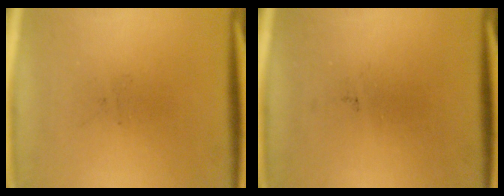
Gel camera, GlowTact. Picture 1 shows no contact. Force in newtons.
{"total": 0.0}